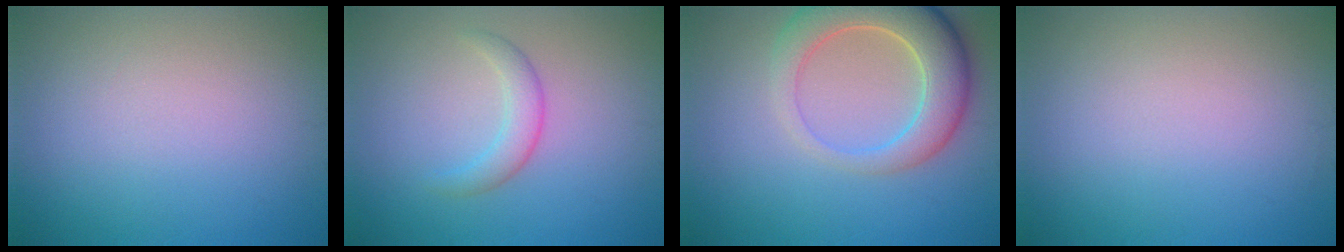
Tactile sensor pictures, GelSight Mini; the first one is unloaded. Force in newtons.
{"total": 2.1, "press": 2.1, "slide": 0.2}
{"total": 6.8, "press": 6.8, "slide": 0.8}
{"total": 0.0}